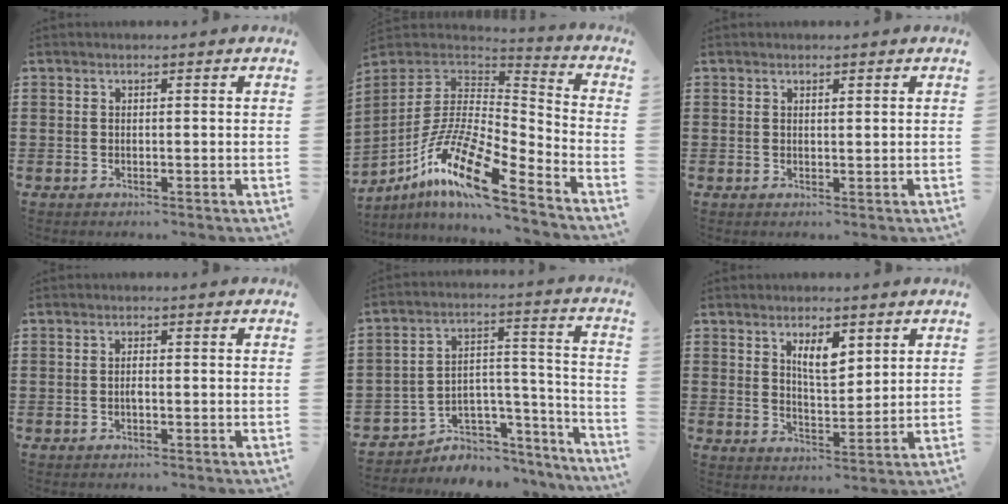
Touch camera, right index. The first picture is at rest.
{"total": 15.4, "force": [-10.0, 3.5, 11.2], "torque": [-0.227, 0.011, -0.192]}
{"total": 0.6, "force": [0.4, 0.2, 0.4], "torque": [-0.008, 0.001, 0.008]}
{"total": 1.1, "force": [-0.4, 0.2, 1.0], "torque": [-0.021, -0.004, -0.006]}
{"total": 4.4, "force": [-2.8, 3.3, 0.4], "torque": [-0.024, -0.005, -0.055]}
{"total": 5.0, "force": [2.7, 1.8, 3.9], "torque": [-0.066, 0.000, 0.042]}